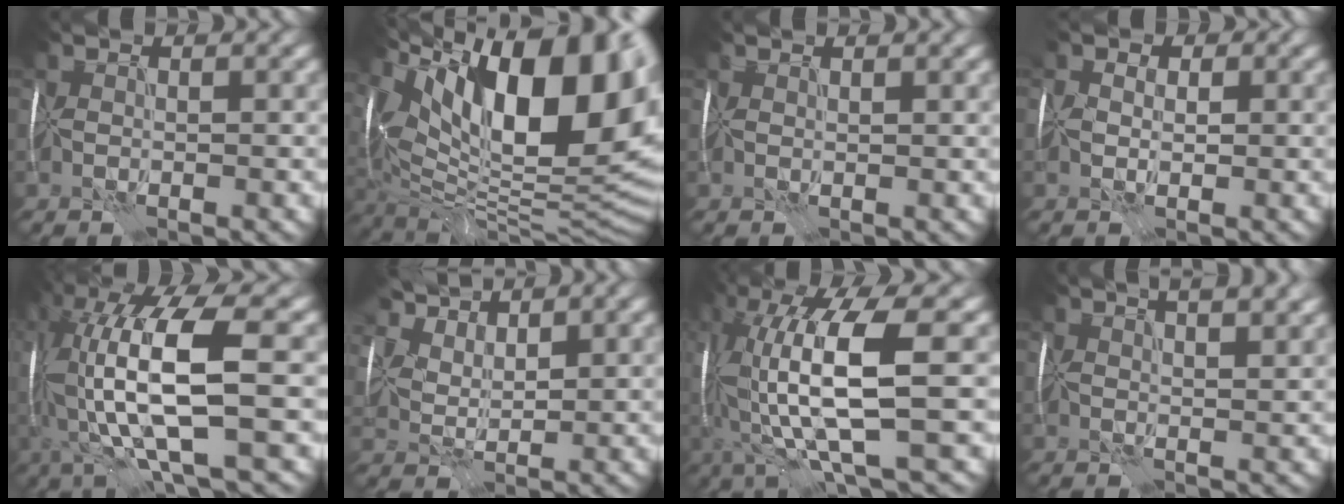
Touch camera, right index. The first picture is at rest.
{"total": 18.0, "force": [6.7, 7.5, 14.9], "torque": [-0.225, 0.043, 0.117]}
{"total": 1.2, "force": [1.2, 0.1, 0.1], "torque": [-0.007, 0.008, 0.010]}
{"total": 1.3, "force": [0.5, 1.2, -0.1], "torque": [-0.007, 0.010, 0.005]}
{"total": 12.8, "force": [0.7, 3.9, 12.2], "torque": [-0.275, 0.005, 0.024]}
{"total": 6.4, "force": [6.0, 2.0, 1.1], "torque": [-0.057, 0.001, 0.120]}
{"total": 11.2, "force": [1.0, 2.8, 10.8], "torque": [-0.224, 0.001, 0.029]}
{"total": 8.7, "force": [5.4, 3.6, 5.8], "torque": [-0.039, 0.058, 0.043]}